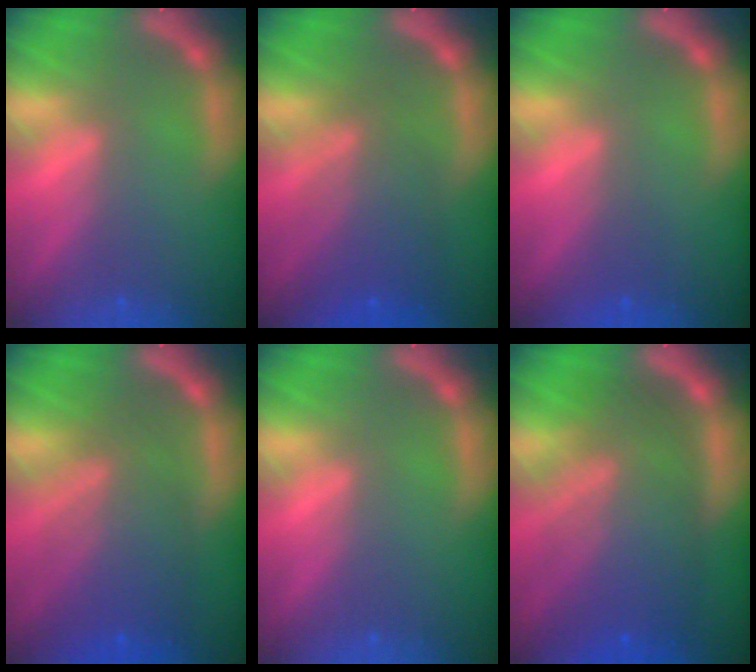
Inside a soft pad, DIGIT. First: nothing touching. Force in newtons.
{"total": 6.0}
{"total": 0.9}
{"total": 7.6}
{"total": 0.0}
{"total": 10.0}